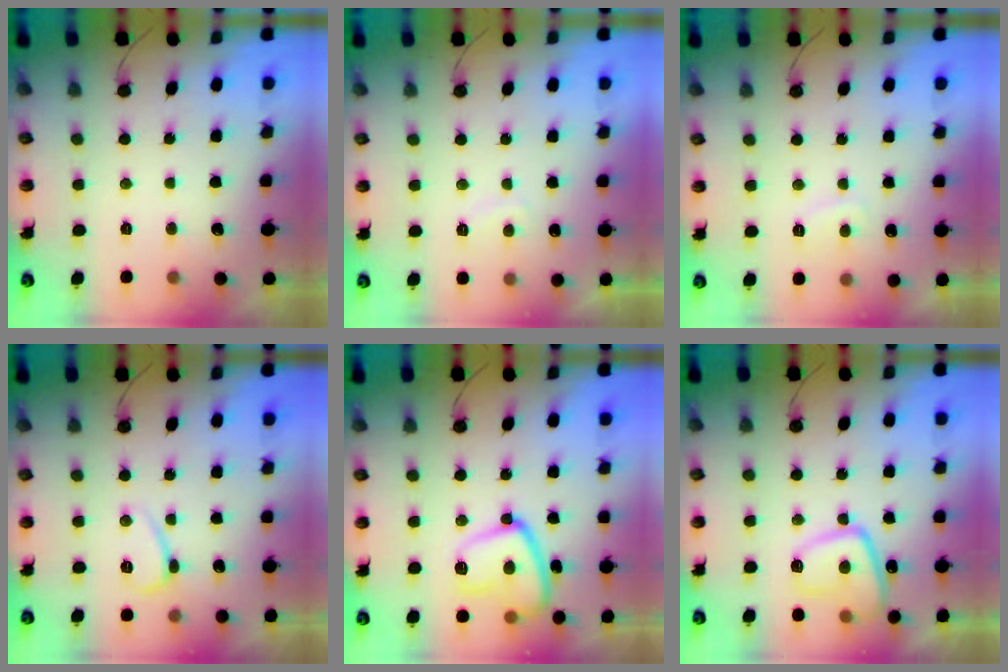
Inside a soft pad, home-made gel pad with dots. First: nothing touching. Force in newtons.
{"total": 2.1, "press": 2.0, "slide": 0.7}
{"total": 2.2, "press": 2.2, "slide": 0.6}
{"total": 3.8, "press": 3.8, "slide": 0.5}
{"total": 13.7, "press": 13.7, "slide": 0.9}
{"total": 11.3, "press": 11.2, "slide": 1.0}